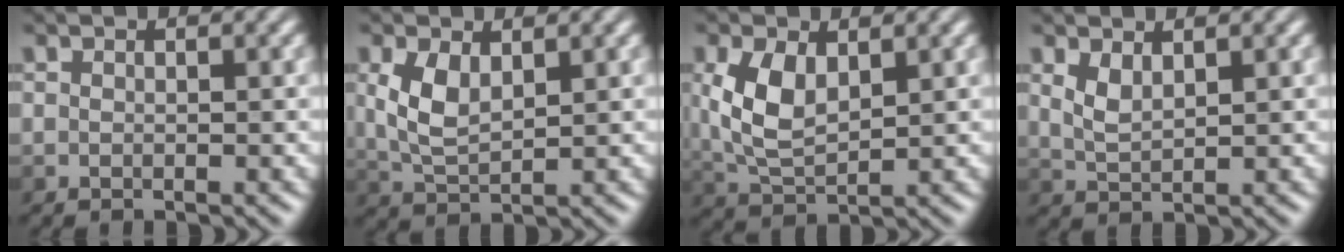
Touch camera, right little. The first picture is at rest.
{"total": 3.8, "force": [1.2, 2.1, 2.9], "torque": [-0.071, 0.000, 0.028]}
{"total": 5.1, "force": [1.3, 2.9, 4.0], "torque": [-0.097, 0.001, 0.032]}
{"total": 2.0, "force": [1.1, 0.8, 1.4], "torque": [-0.035, -0.001, 0.027]}